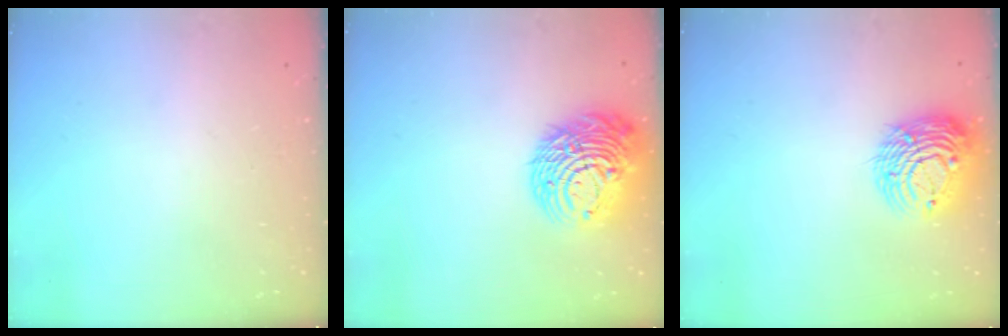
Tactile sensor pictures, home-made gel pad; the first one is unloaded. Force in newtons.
{"total": 16.5, "press": 16.4, "slide": 1.6}
{"total": 12.1, "press": 12.0, "slide": 1.5}